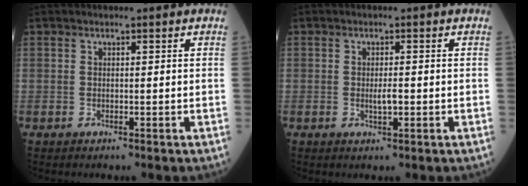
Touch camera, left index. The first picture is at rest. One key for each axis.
{"total": 2.1, "fx": -0.3, "fy": 0.7, "fz": 2.0, "tx": -0.039, "ty": -0.001, "tz": -0.001}